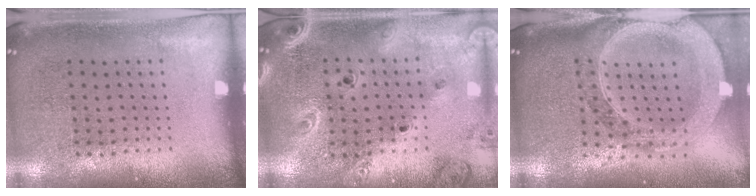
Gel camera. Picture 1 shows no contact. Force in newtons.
{"total": 2.4, "press": 2.1, "slide": 1.1}
{"total": 3.1, "press": 2.6, "slide": 1.8}